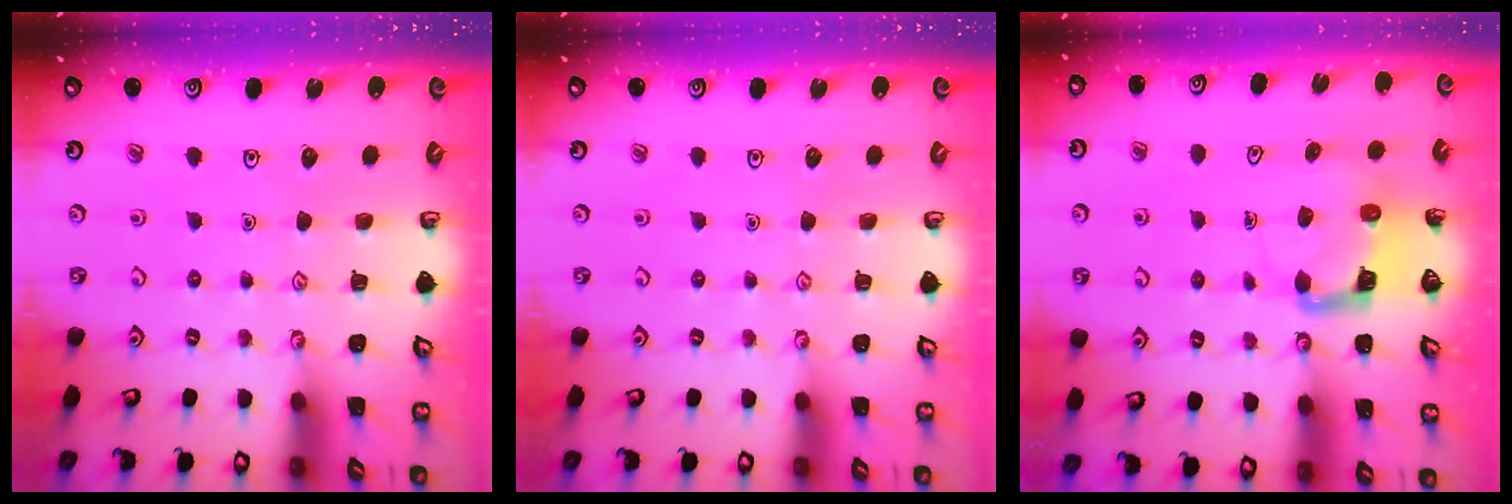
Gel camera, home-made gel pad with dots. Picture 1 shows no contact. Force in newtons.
{"total": 0.0}
{"total": 4.8, "press": 4.8, "slide": 0.5}